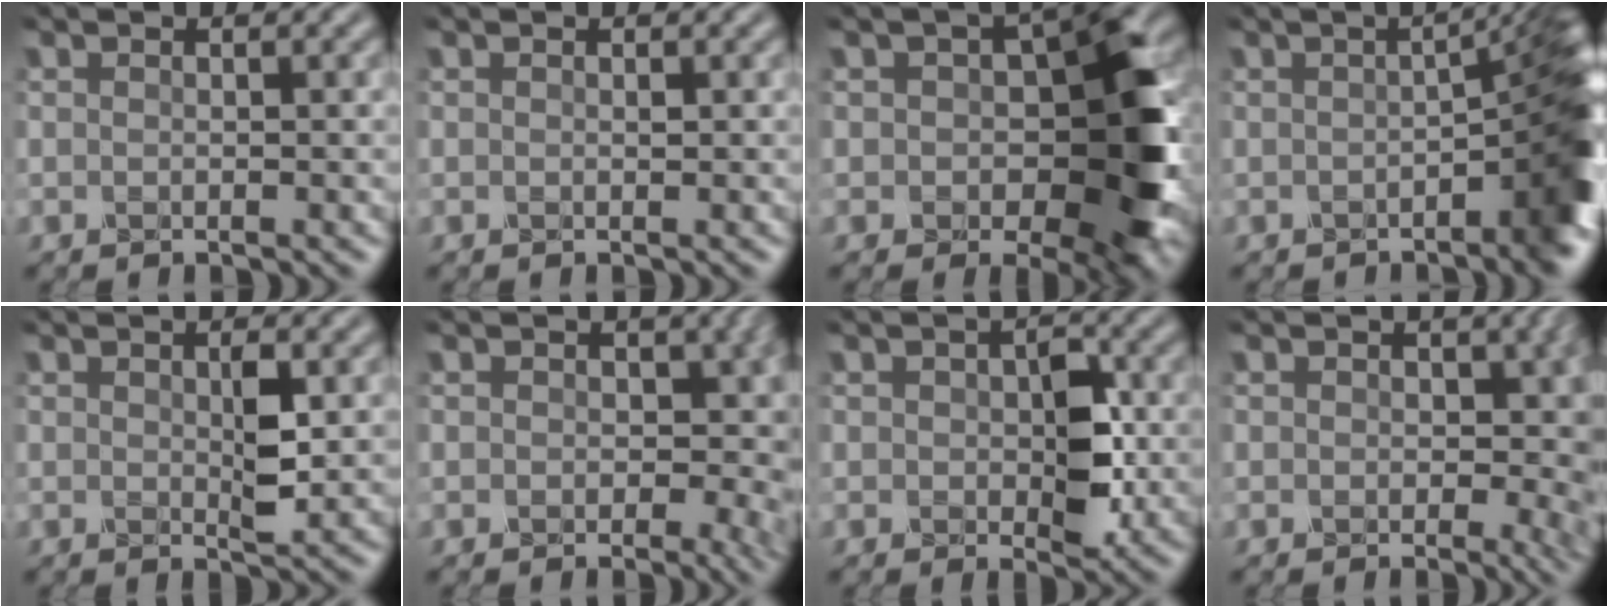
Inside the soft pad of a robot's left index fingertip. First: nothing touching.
{"total": 0.0}
{"total": 10.1, "force": [-0.6, 6.1, 8.1], "torque": [-0.091, 0.002, -0.012]}
{"total": 8.1, "force": [-1.5, 2.5, 7.5], "torque": [-0.075, -0.001, -0.020]}
{"total": 2.5, "force": [0.3, 0.8, 2.3], "torque": [-0.042, -0.004, 0.007]}
{"total": 5.4, "force": [-0.1, 3.8, 3.8], "torque": [-0.034, -0.003, -0.010]}
{"total": 4.0, "force": [-0.1, 2.3, 3.3], "torque": [-0.051, -0.003, 0.000]}
{"total": 5.6, "force": [0.1, 3.5, 4.3], "torque": [-0.035, -0.002, -0.006]}